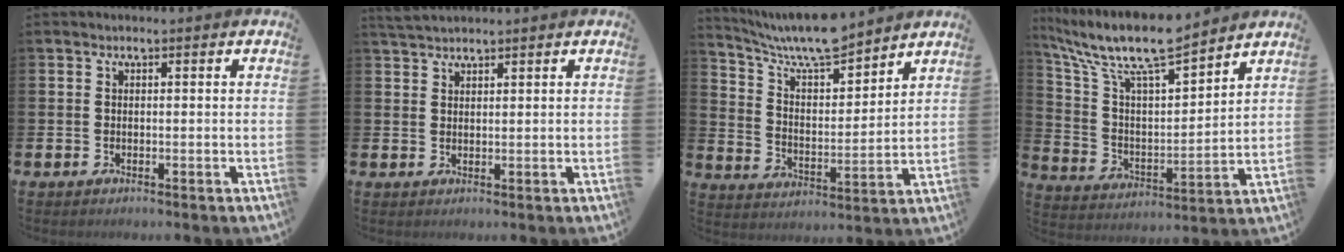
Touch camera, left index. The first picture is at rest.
{"total": 2.5, "force": [2.4, 0.5, 0.5], "torque": [-0.014, -0.003, 0.045]}
{"total": 9.0, "force": [8.4, 1.4, 3.0], "torque": [-0.087, -0.052, 0.150]}
{"total": 11.4, "force": [10.0, 2.1, 5.0], "torque": [-0.135, -0.064, 0.172]}